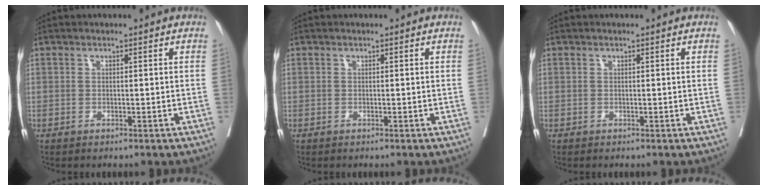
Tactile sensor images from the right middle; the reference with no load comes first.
{"total": 0.0}
{"total": 0.0}